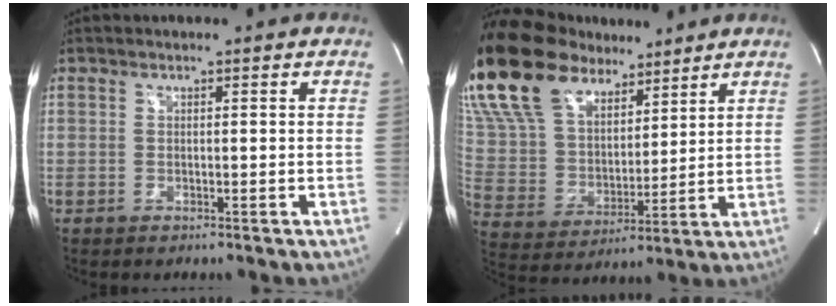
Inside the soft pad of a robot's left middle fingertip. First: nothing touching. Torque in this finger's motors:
{"motor_torque": [0.32, -0.40, 1.05, 0.21]}